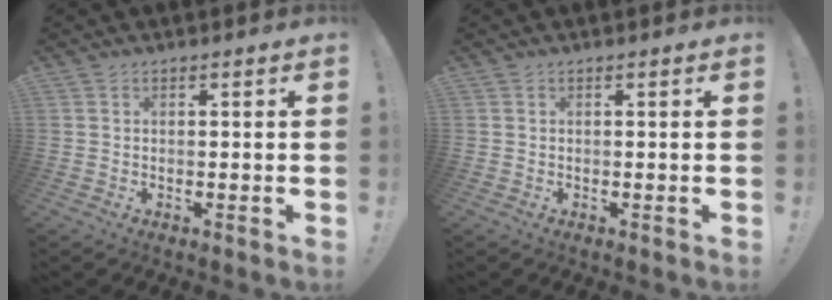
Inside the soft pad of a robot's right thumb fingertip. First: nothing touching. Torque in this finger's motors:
{"motor_torque": [0.02, -0.02, 0.00, 0.00, 0.00]}